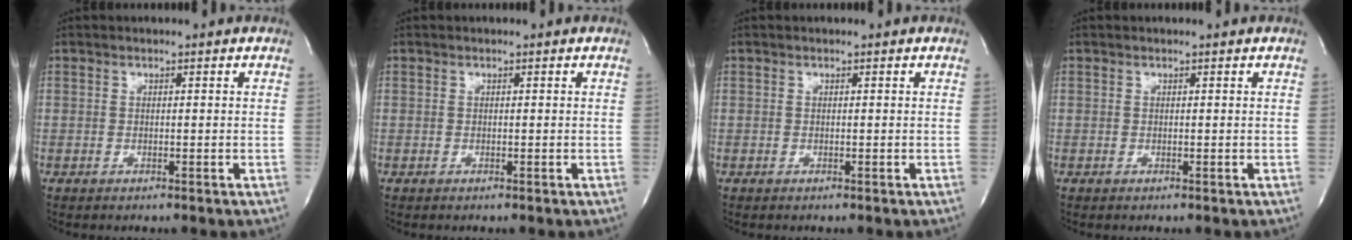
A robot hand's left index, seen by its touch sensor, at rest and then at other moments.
{"total": 0.0}
{"total": 0.0}
{"total": 0.0}